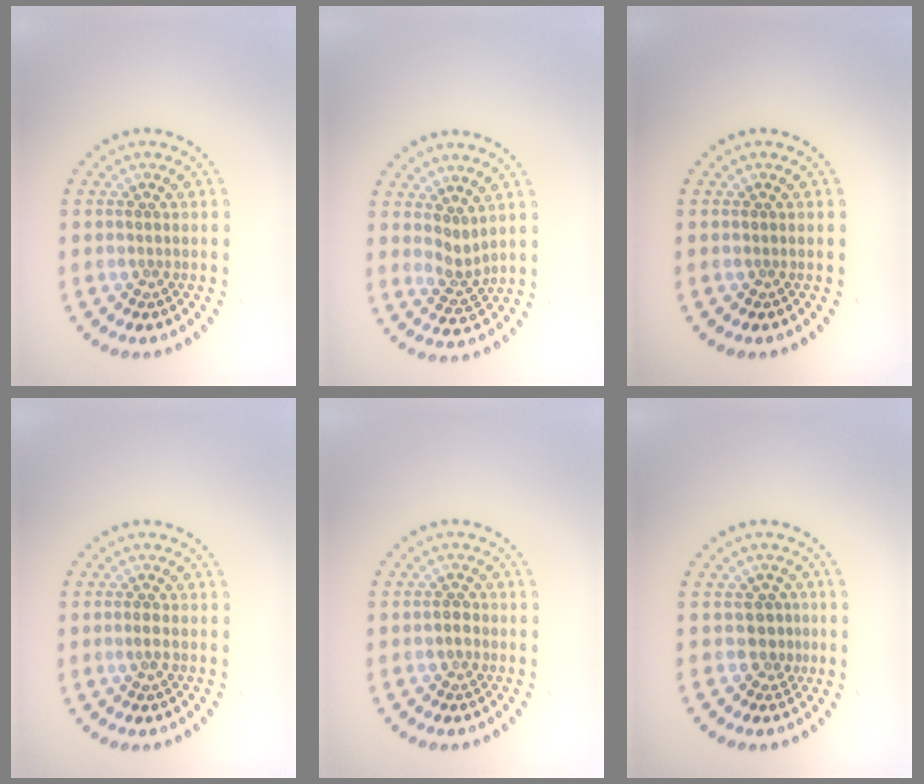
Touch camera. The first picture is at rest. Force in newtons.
{"total": 1.8, "press": 1.3, "slide": 1.2}
{"total": 0.0}
{"total": 0.9, "press": 0.9, "slide": 0.3}
{"total": 1.4, "press": 1.2, "slide": 0.6}
{"total": 2.0, "press": 1.5, "slide": 1.3}